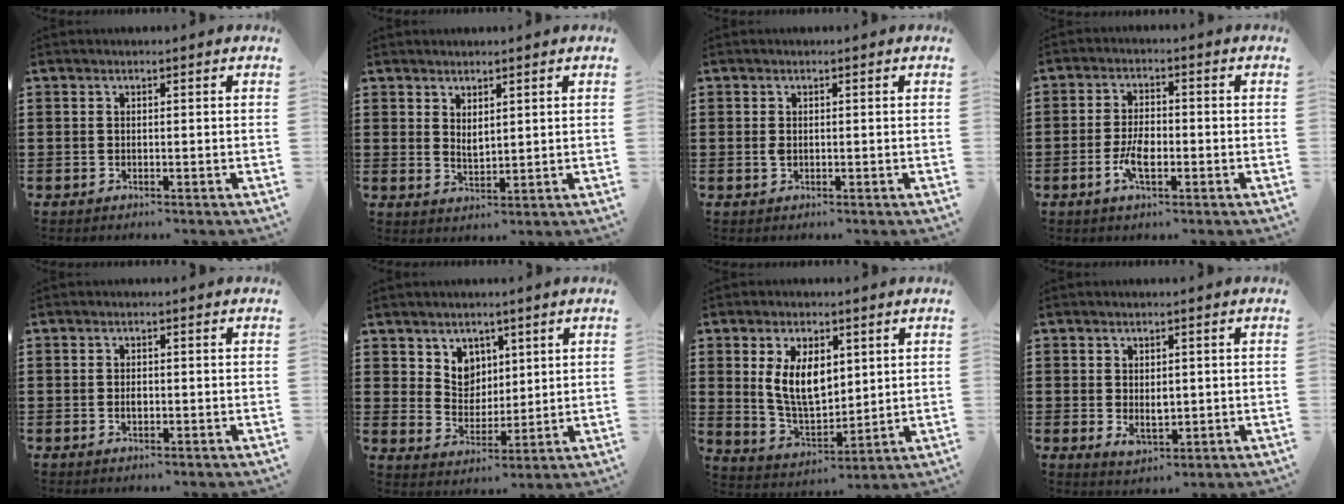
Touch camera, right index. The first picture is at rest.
{"total": 2.1, "force": [1.8, 0.7, 0.9], "torque": [-0.019, 0.003, 0.033]}
{"total": 1.0, "force": [0.1, 0.6, 0.8], "torque": [-0.018, 0.003, 0.000]}
{"total": 4.8, "force": [-1.6, 2.1, 4.1], "torque": [-0.090, 0.000, -0.032]}
{"total": 1.2, "force": [-0.2, 0.7, 1.0], "torque": [-0.020, 0.002, -0.003]}
{"total": 5.4, "force": [3.3, 4.3, 0.5], "torque": [-0.030, 0.000, 0.060]}
{"total": 8.5, "force": [2.3, 4.8, 6.6], "torque": [-0.146, 0.005, 0.038]}
{"total": 2.8, "force": [0.2, 1.9, 2.1], "torque": [-0.025, -0.002, 0.002]}